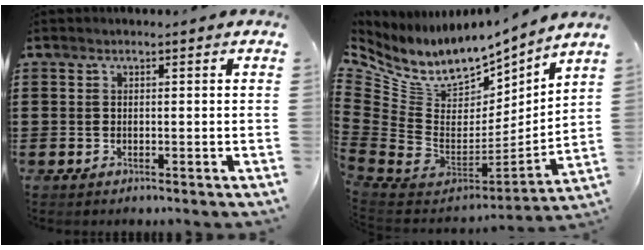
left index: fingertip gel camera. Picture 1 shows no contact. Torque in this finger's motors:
{"motor_torque": [1.02, -0.18, 0.10, 0.04]}